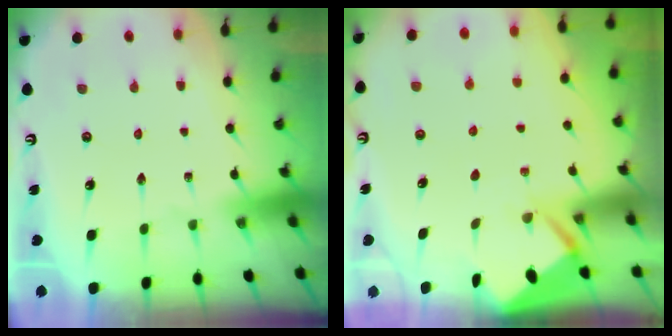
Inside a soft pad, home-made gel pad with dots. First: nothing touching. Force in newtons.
{"total": 2.7, "press": 2.7, "slide": 0.4}